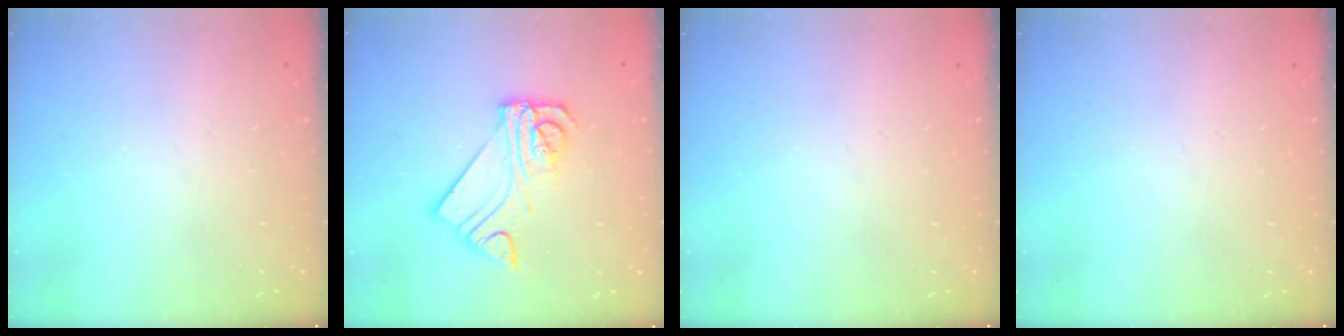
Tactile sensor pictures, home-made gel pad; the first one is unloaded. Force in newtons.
{"total": 12.0, "press": 11.9, "slide": 1.1}
{"total": 0.0}
{"total": 0.0}